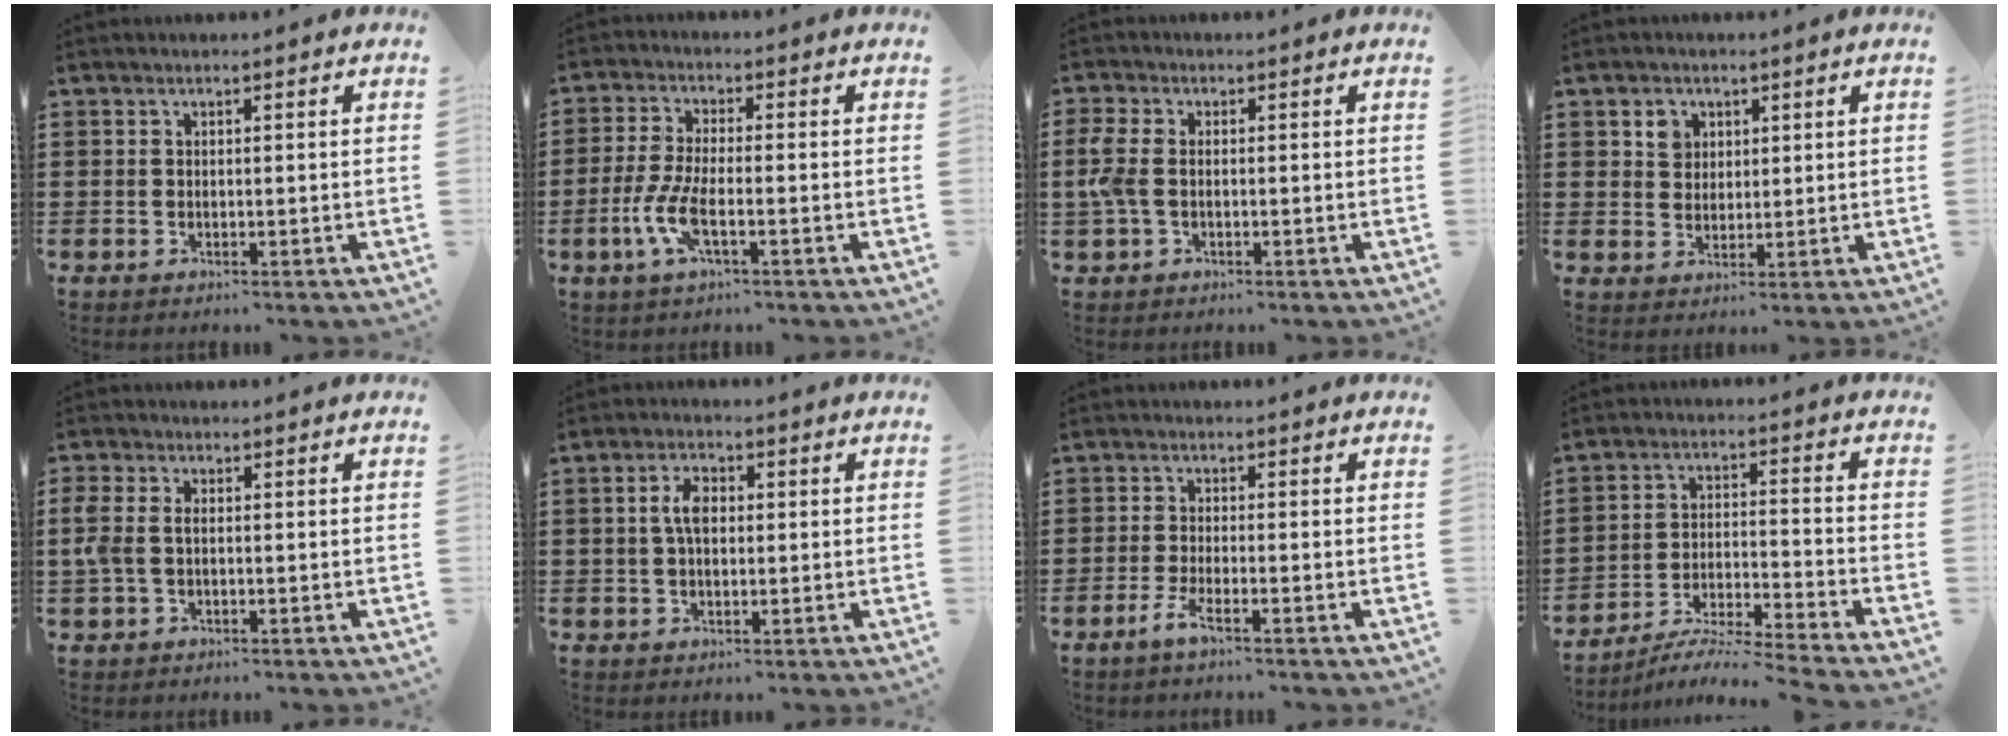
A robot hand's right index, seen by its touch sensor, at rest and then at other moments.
{"total": 6.0, "force": [-2.2, 1.5, 5.4], "torque": [-0.133, -0.016, -0.050]}
{"total": 3.8, "force": [-0.5, 2.1, 3.2], "torque": [-0.097, -0.009, -0.020]}
{"total": 3.0, "force": [1.5, 2.5, 0.8], "torque": [-0.017, 0.006, 0.026]}
{"total": 3.0, "force": [-0.2, 1.9, 2.4], "torque": [-0.072, -0.003, -0.011]}
{"total": 4.1, "force": [0.5, 2.1, 3.5], "torque": [-0.073, 0.011, 0.007]}
{"total": 3.0, "force": [-1.9, 0.0, 2.4], "torque": [-0.061, -0.012, -0.040]}
{"total": 5.1, "force": [-4.8, -0.7, 1.6], "torque": [-0.036, -0.019, -0.099]}